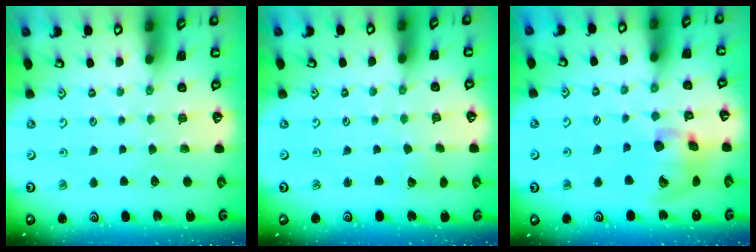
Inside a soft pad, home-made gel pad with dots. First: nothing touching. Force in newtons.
{"total": 1.4, "press": 1.4, "slide": 0.1}
{"total": 17.4, "press": 17.2, "slide": 2.6}